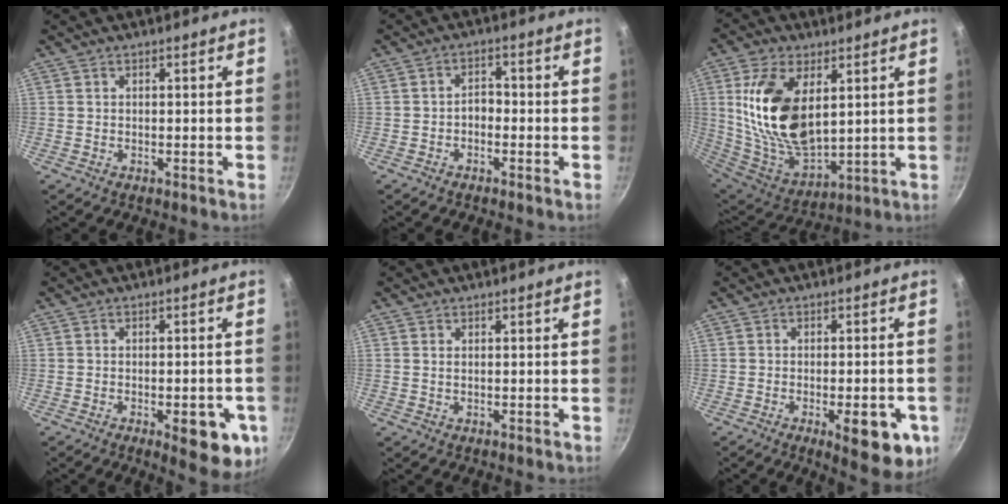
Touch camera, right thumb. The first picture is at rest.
{"total": 2.7, "force": [-1.0, 1.8, 1.7], "torque": [-0.015, 0.017, -0.025]}
{"total": 20.0, "force": [4.6, 10.6, 16.3], "torque": [-0.304, -0.026, 0.100]}
{"total": 9.8, "force": [-3.9, 3.7, 8.2], "torque": [-0.077, 0.007, -0.043]}
{"total": 0.6, "force": [0.2, 0.3, 0.4], "torque": [-0.011, -0.001, 0.004]}
{"total": 10.8, "force": [-4.3, 3.7, 9.1], "torque": [-0.101, 0.005, -0.051]}